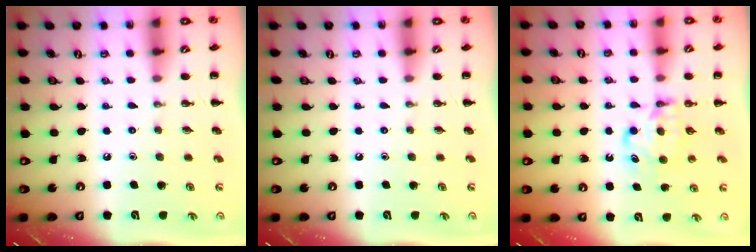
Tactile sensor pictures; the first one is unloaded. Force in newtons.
{"total": 0.0}
{"total": 6.4, "press": 6.4, "slide": 0.5}